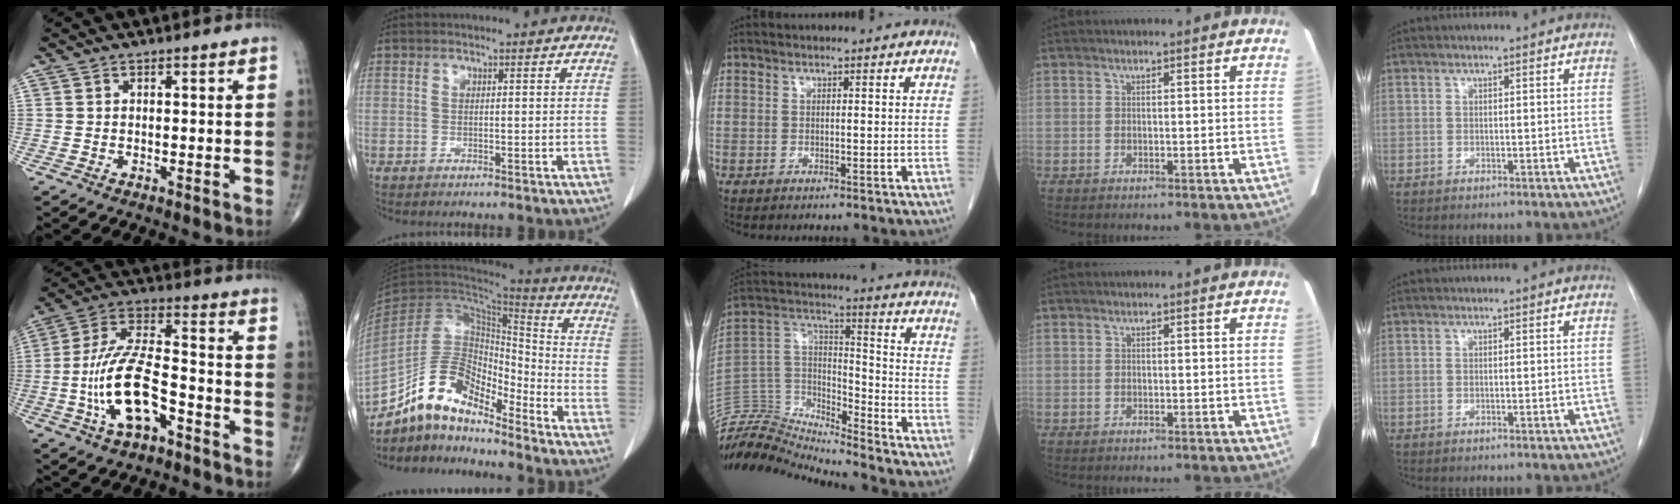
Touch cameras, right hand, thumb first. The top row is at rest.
{"thumb": {"total": 15.1, "force": [-5.4, 6.4, 12.6], "torque": [-0.249, 0.044, -0.097]}, "index": {"total": 12.9, "force": [-10.7, 4.9, 5.3], "torque": [-0.095, 0.044, -0.199]}, "middle": {"total": 13.7, "force": [-13.7, -0.4, 0.4], "torque": [-0.003, 0.063, -0.262]}}